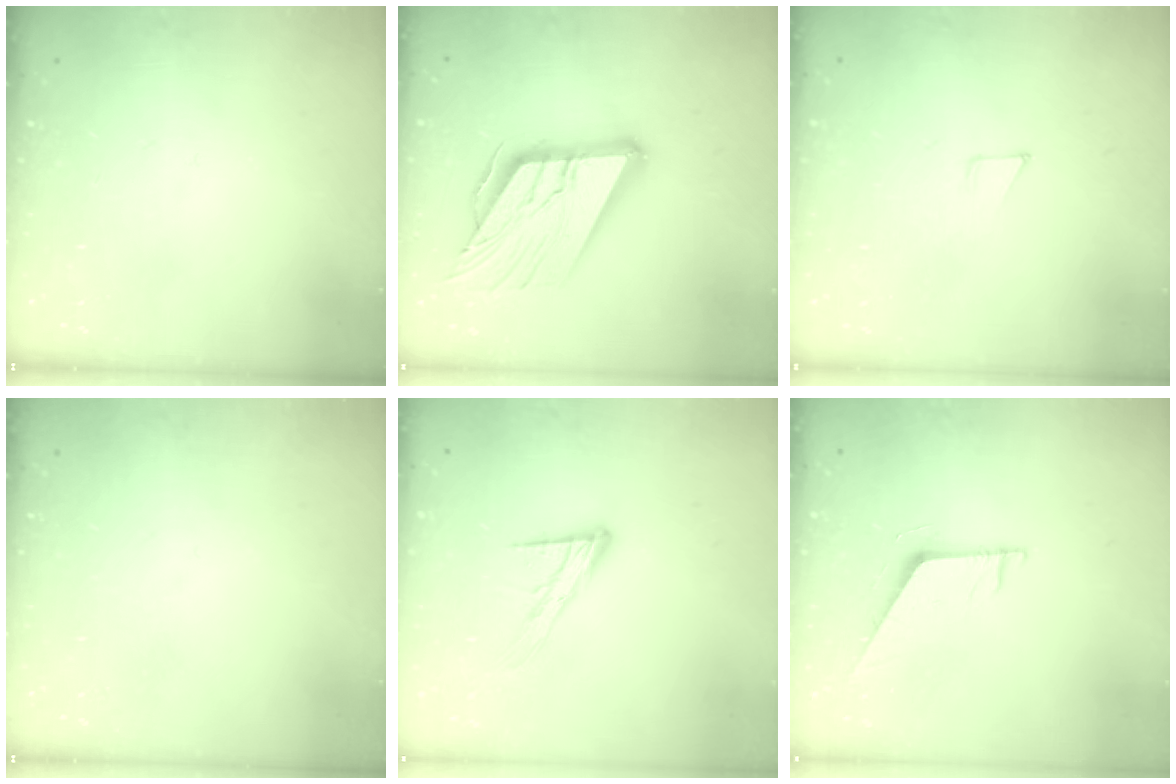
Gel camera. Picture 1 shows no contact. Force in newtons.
{"total": 23.2, "press": 23.0, "slide": 2.7}
{"total": 2.8, "press": 2.8, "slide": 0.2}
{"total": 0.0}
{"total": 12.0, "press": 12.0, "slide": 1.0}
{"total": 5.4, "press": 5.4, "slide": 0.5}